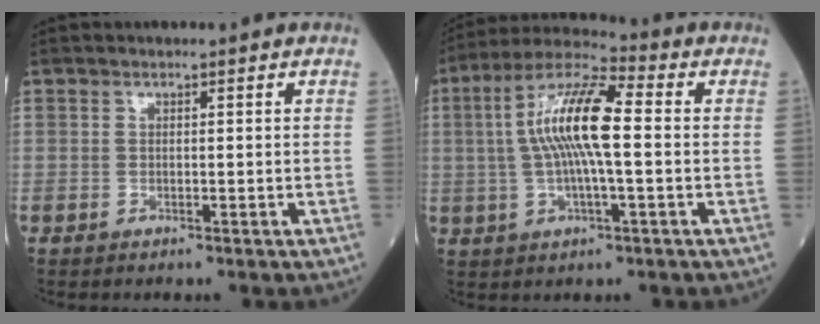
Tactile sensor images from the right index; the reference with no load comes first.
{"total": 12.5, "force": [0.7, 2.0, 12.3], "torque": [-0.242, 0.021, 0.006]}